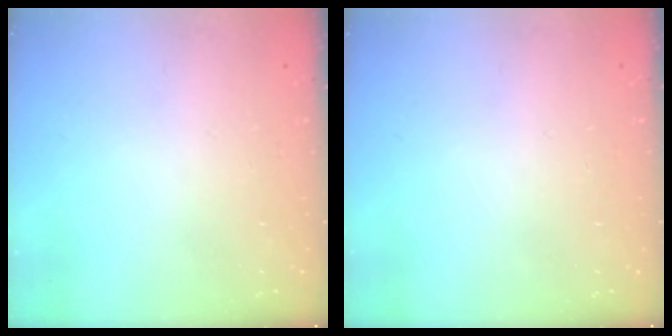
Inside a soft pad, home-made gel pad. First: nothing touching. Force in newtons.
{"total": 0.0}